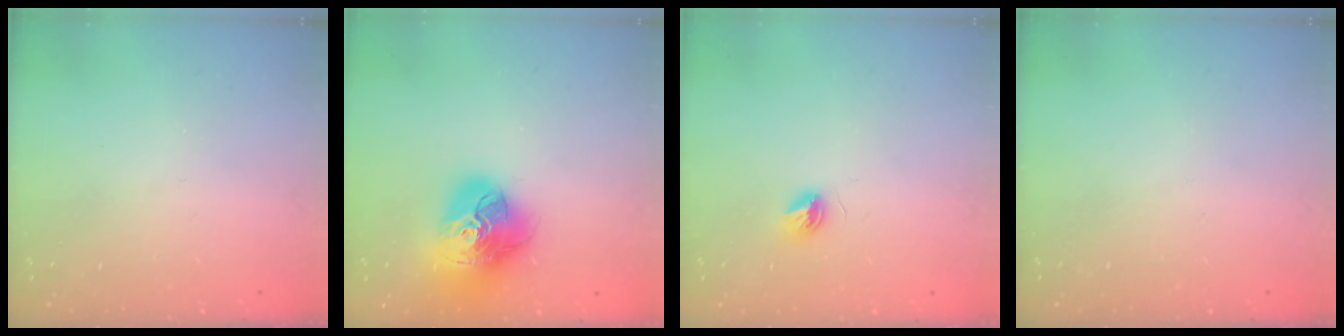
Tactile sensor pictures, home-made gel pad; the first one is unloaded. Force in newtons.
{"total": 21.4, "press": 21.3, "slide": 2.3}
{"total": 4.9, "press": 4.9, "slide": 0.4}
{"total": 0.0}